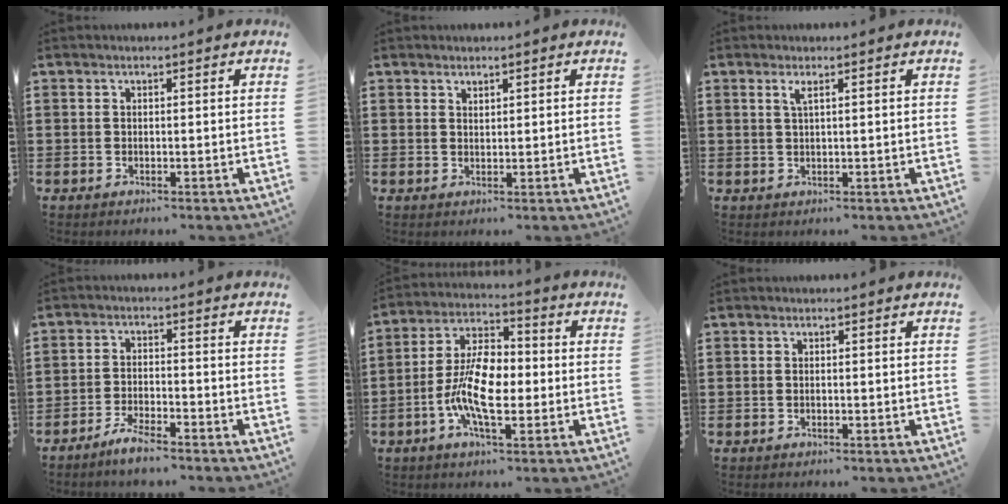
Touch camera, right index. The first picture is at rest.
{"total": 1.1, "force": [1.1, 0.3, 0.1], "torque": [-0.002, 0.001, 0.020]}
{"total": 1.6, "force": [0.9, 0.3, 1.2], "torque": [-0.026, 0.002, 0.016]}
{"total": 3.8, "force": [-3.5, 0.4, 1.4], "torque": [-0.033, 0.003, -0.070]}
{"total": 10.1, "force": [-2.2, 4.8, 8.7], "torque": [-0.189, 0.002, -0.046]}
{"total": 0.0}